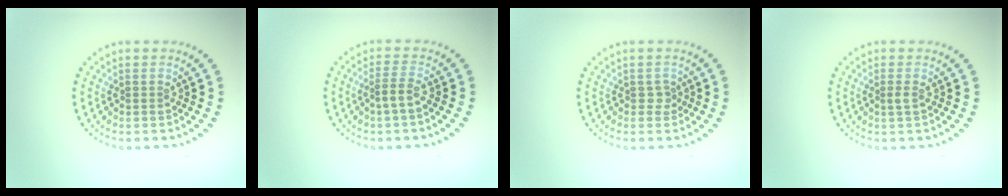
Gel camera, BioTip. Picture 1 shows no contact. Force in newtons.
{"total": 1.6, "press": 1.3, "slide": 1.0}
{"total": 0.9, "press": 0.7, "slide": 0.6}
{"total": 0.6, "press": 0.6, "slide": 0.3}